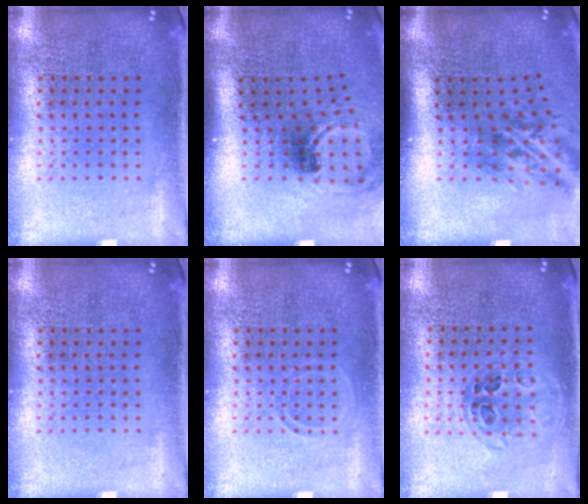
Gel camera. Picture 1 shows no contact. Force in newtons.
{"total": 1.6, "press": 1.1, "slide": 1.2}
{"total": 1.9, "press": 1.2, "slide": 1.4}
{"total": 0.0}
{"total": 0.7, "press": 0.6, "slide": 0.3}
{"total": 1.0, "press": 0.9, "slide": 0.4}